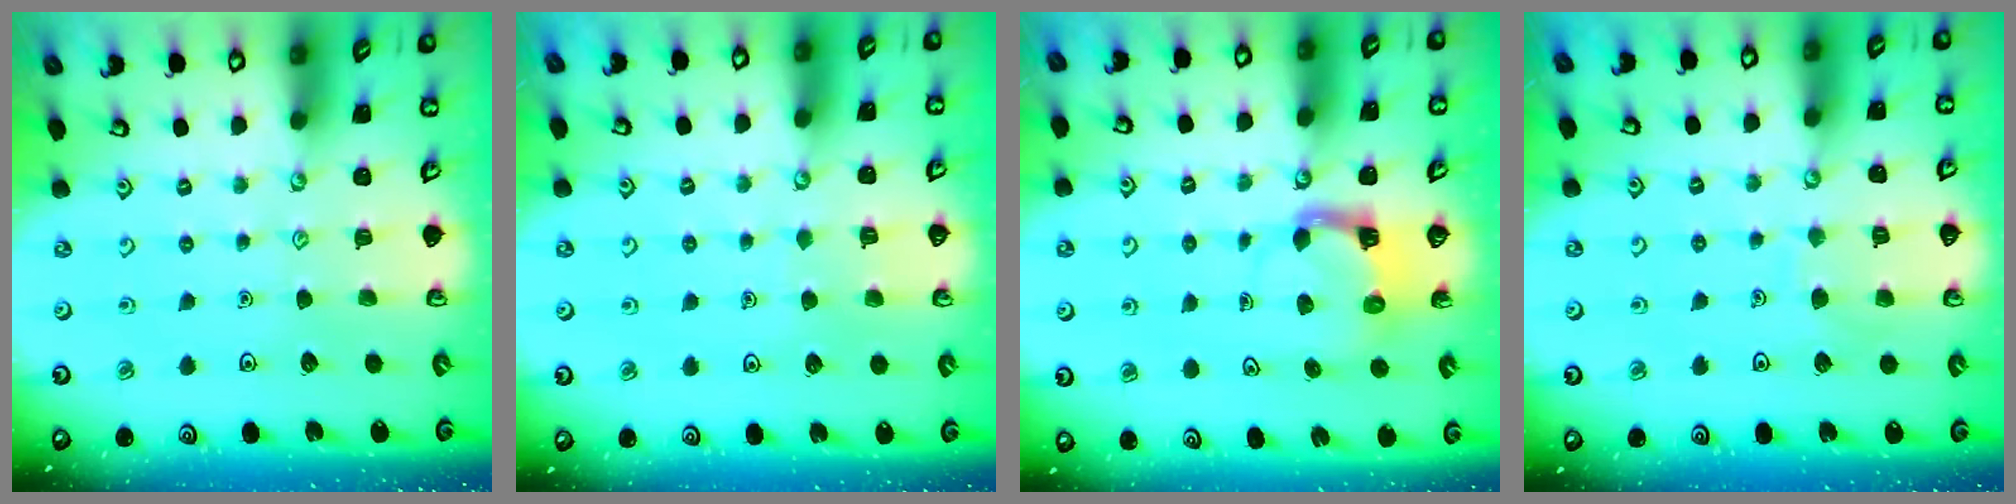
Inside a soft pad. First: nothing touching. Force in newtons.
{"total": 3.1, "press": 3.1, "slide": 0.4}
{"total": 3.9, "press": 3.9, "slide": 0.2}
{"total": 6.0, "press": 6.0, "slide": 0.5}